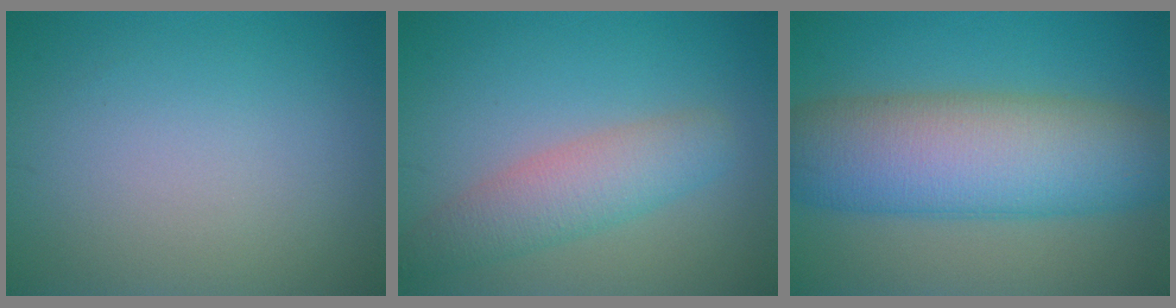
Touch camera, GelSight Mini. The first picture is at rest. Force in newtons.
{"total": 4.1, "press": 4.1, "slide": 0.3}
{"total": 11.2, "press": 11.2, "slide": 0.2}